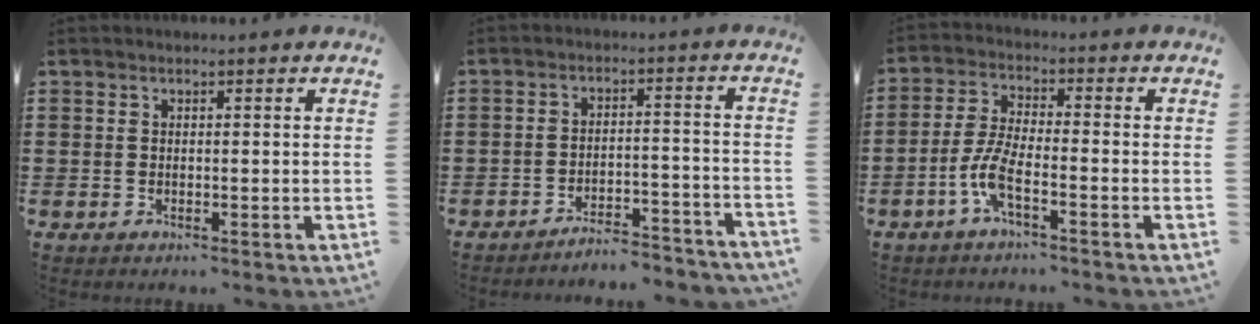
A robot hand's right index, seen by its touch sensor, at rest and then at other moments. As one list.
[{"total": 4.6, "force": [-4.5, 0.0, 0.7], "torque": [-0.016, 0.001, -0.093]}, {"total": 6.2, "force": [-3.0, 1.1, 5.3], "torque": [-0.139, -0.021, -0.064]}]